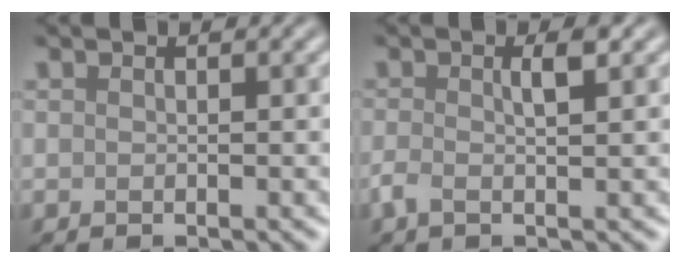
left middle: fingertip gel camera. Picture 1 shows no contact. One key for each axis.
{"total": 2.1, "fx": -0.2, "fy": 0.3, "fz": 2.0, "tx": -0.043, "ty": 0.007, "tz": -0.004}